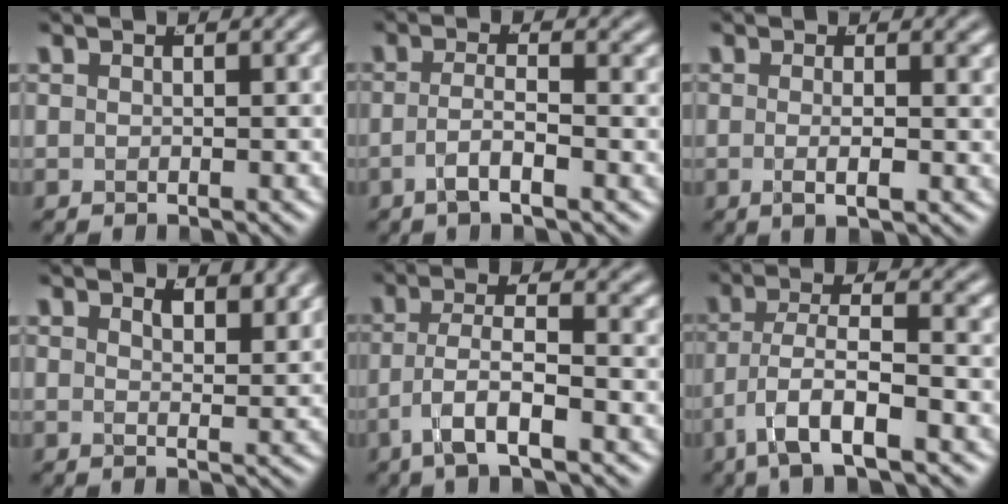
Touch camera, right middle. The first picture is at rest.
{"total": 2.7, "force": [-1.3, 0.4, 2.4], "torque": [-0.047, -0.014, -0.022]}
{"total": 2.5, "force": [-0.5, 0.0, 2.5], "torque": [-0.042, -0.011, -0.004]}
{"total": 2.1, "force": [1.7, -0.2, 1.1], "torque": [-0.010, -0.011, 0.033]}
{"total": 4.4, "force": [-1.2, 1.4, 4.0], "torque": [-0.080, -0.016, -0.014]}
{"total": 5.2, "force": [-1.3, 1.9, 4.7], "torque": [-0.092, -0.017, -0.013]}